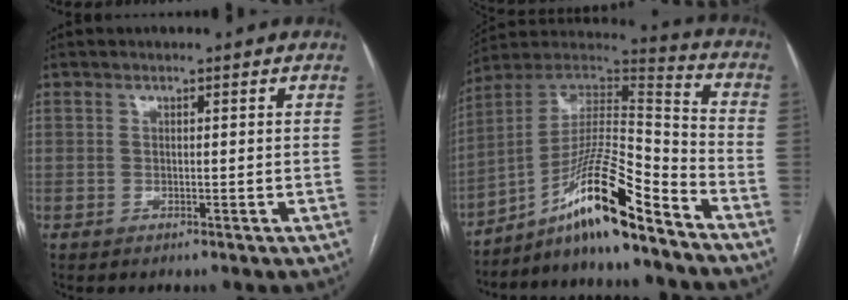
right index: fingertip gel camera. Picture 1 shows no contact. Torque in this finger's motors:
{"motor_torque": [1.09, -1.05, 0.82, 0.20]}